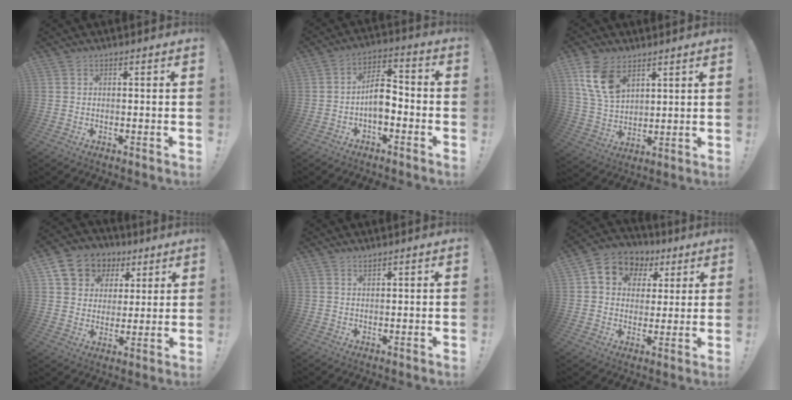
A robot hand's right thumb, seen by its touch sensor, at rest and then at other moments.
{"total": 8.8, "force": [-2.6, 5.0, 6.8], "torque": [-0.119, 0.018, -0.048]}
{"total": 12.8, "force": [6.7, 8.3, 7.0], "torque": [-0.139, -0.020, 0.136]}
{"total": 11.9, "force": [5.9, 9.5, 4.1], "torque": [-0.056, -0.036, 0.119]}
{"total": 1.1, "force": [0.9, 0.1, 0.5], "torque": [-0.008, -0.002, 0.017]}
{"total": 10.5, "force": [4.3, 8.6, 4.2], "torque": [-0.060, -0.018, 0.085]}